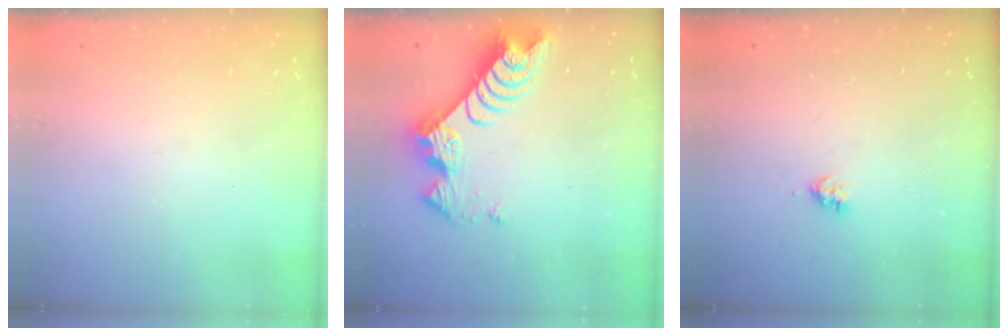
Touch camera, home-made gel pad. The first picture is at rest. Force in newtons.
{"total": 9.5, "press": 9.5, "slide": 0.8}
{"total": 3.6, "press": 3.6, "slide": 0.5}